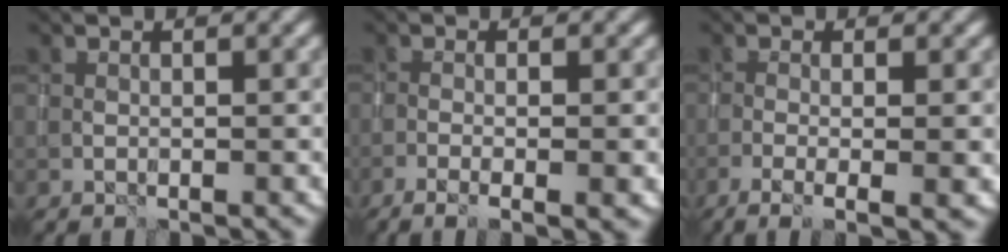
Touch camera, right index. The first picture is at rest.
{"total": 4.5, "force": [-1.4, 1.4, 4.0], "torque": [-0.054, -0.002, -0.026]}
{"total": 5.3, "force": [-1.4, 1.7, 4.9], "torque": [-0.070, -0.009, -0.024]}